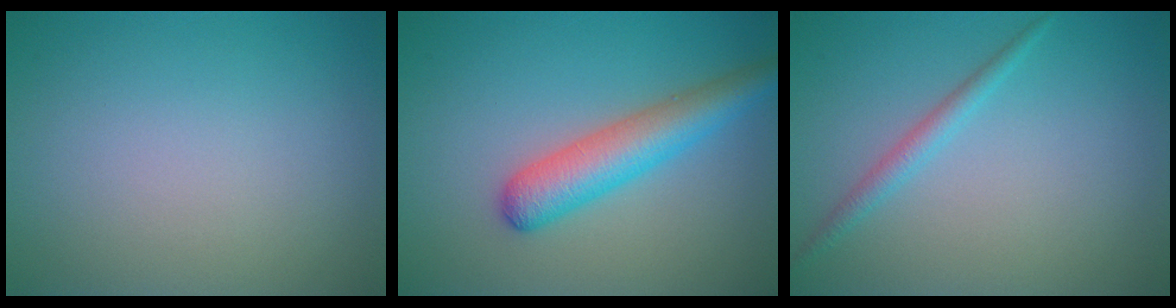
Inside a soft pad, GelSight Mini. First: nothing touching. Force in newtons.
{"total": 4.8, "press": 4.8, "slide": 0.2}
{"total": 1.6, "press": 1.6, "slide": 0.0}